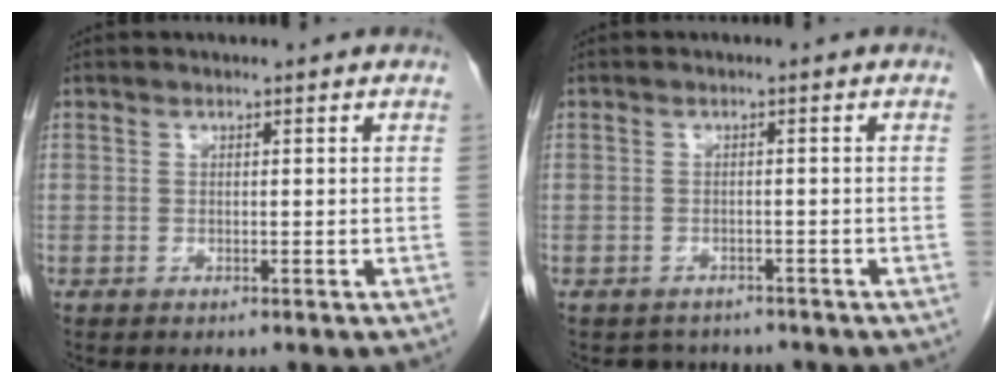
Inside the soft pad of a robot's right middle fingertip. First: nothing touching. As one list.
[{"total": 3.2, "force": [-2.9, 1.4, -0.1], "torque": [-0.004, 0.002, -0.040]}]